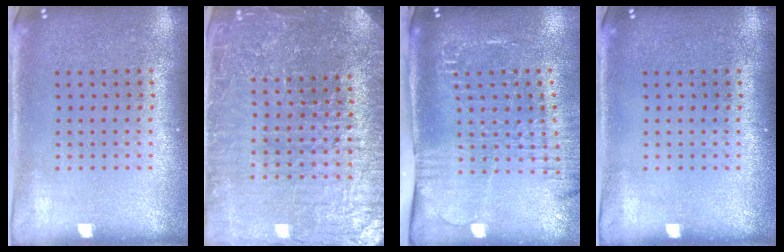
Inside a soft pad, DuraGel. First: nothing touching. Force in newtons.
{"total": 5.4, "press": 4.9, "slide": 2.3}
{"total": 2.1, "press": 1.9, "slide": 0.9}
{"total": 0.0}